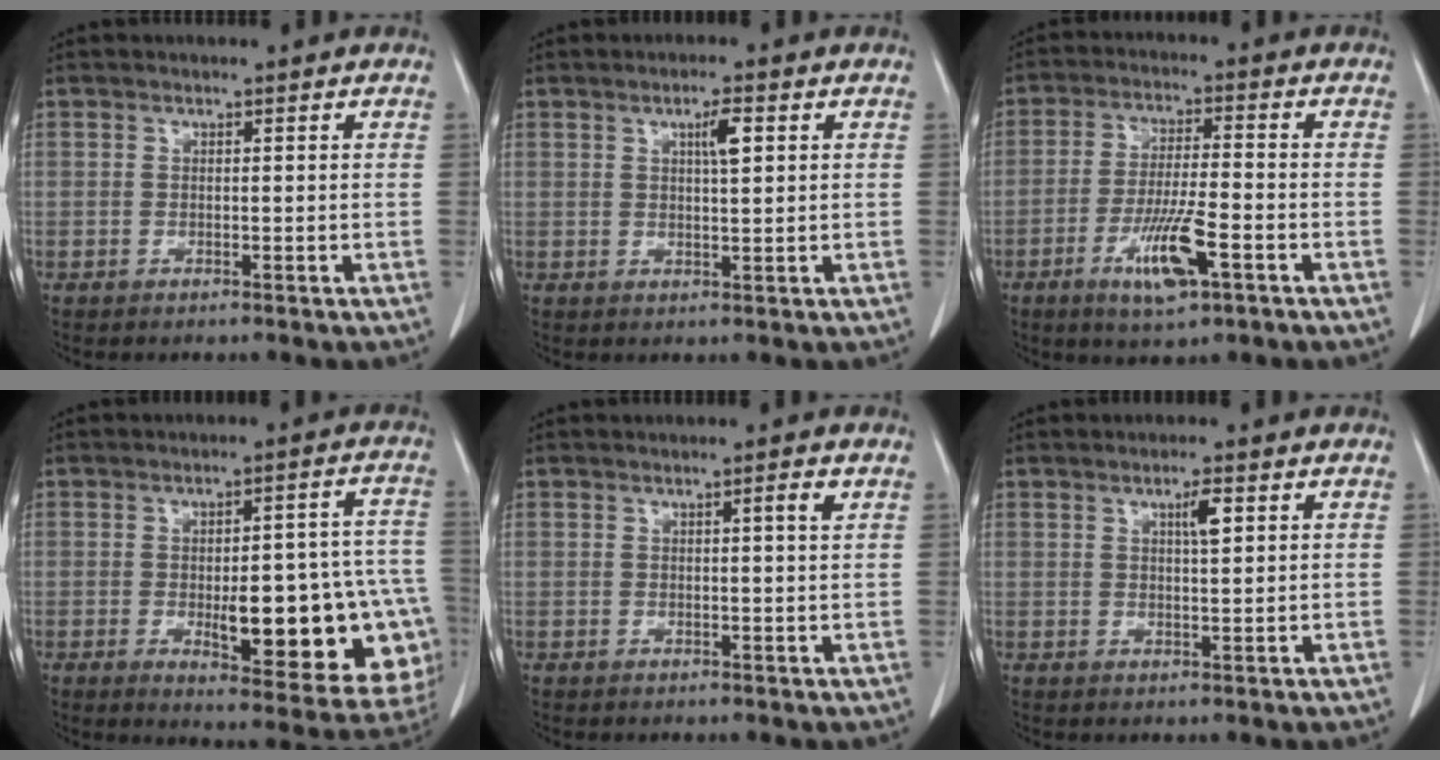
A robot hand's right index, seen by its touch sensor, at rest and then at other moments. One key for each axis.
{"total": 3.3, "fx": 1.2, "fy": 0.5, "fz": 3.0, "tx": -0.051, "ty": 0.001, "tz": 0.019}
{"total": 9.2, "fx": -4.1, "fy": 1.5, "fz": 8.0, "tx": -0.154, "ty": -0.011, "tz": -0.069}
{"total": 20.1, "fx": -4.5, "fy": 6.3, "fz": 18.5, "tx": -0.145, "ty": 0.026, "tz": -0.034}
{"total": 1.8, "fx": 0.7, "fy": -0.2, "fz": 1.6, "tx": -0.025, "ty": -0.002, "tz": 0.010}
{"total": 2.9, "fx": 1.2, "fy": 0.4, "fz": 2.7, "tx": -0.045, "ty": 0.000, "tz": 0.019}